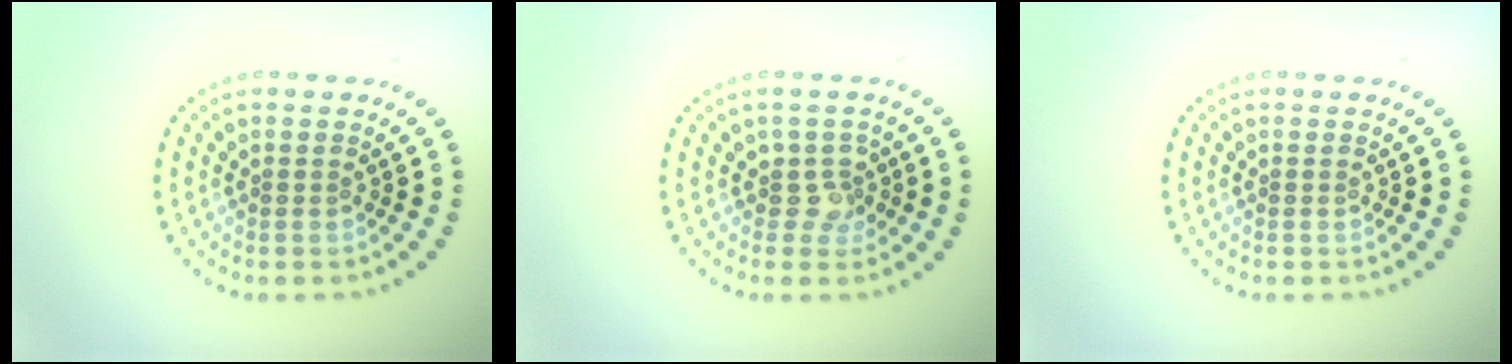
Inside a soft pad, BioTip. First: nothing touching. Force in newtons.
{"total": 1.8, "press": 1.5, "slide": 1.1}
{"total": 0.0}